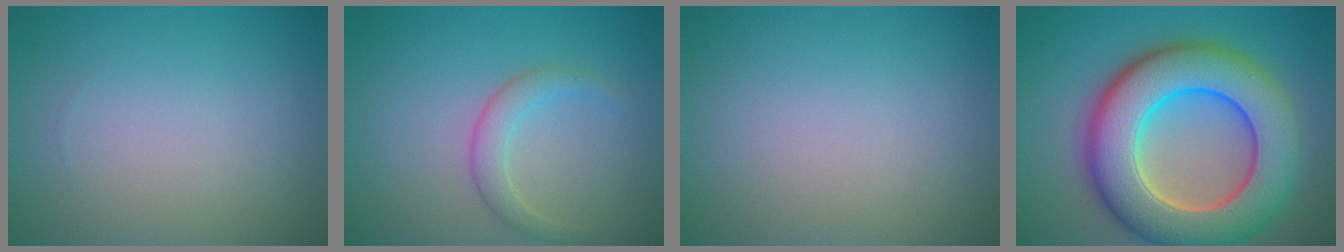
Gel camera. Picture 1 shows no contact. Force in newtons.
{"total": 2.2, "press": 2.1, "slide": 0.1}
{"total": 0.0}
{"total": 12.7, "press": 12.7, "slide": 0.8}